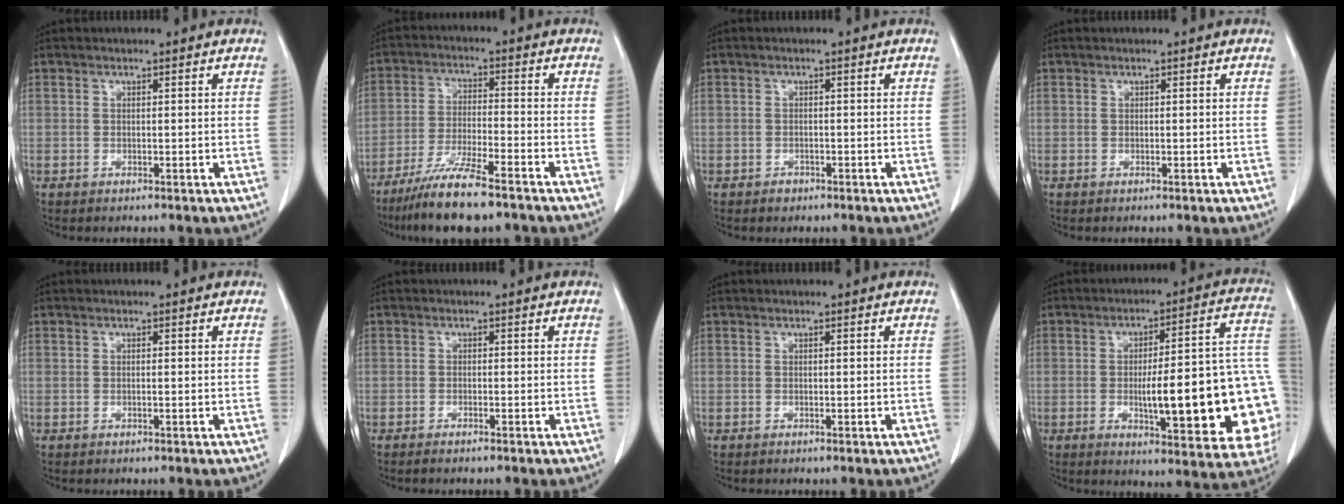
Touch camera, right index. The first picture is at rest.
{"total": 10.2, "force": [-7.9, 0.7, 6.5], "torque": [-0.119, -0.030, -0.140]}
{"total": 1.2, "force": [-0.8, 0.9, 0.1], "torque": [-0.001, 0.003, -0.012]}
{"total": 0.0}
{"total": 0.0}
{"total": 1.4, "force": [-1.2, 0.1, 0.7], "torque": [-0.015, -0.003, -0.014]}
{"total": 0.0}
{"total": 22.5, "force": [-4.1, 4.4, 21.7], "torque": [-0.203, 0.026, -0.039]}